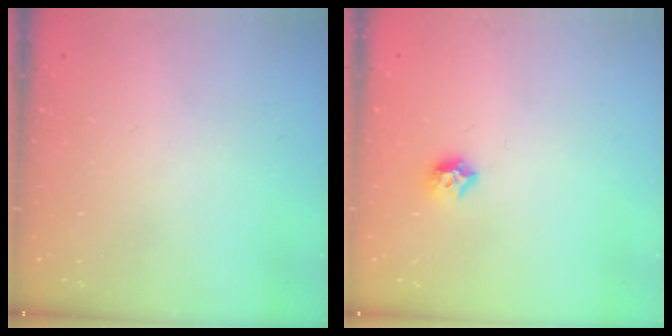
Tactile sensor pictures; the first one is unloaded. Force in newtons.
{"total": 7.5, "press": 7.4, "slide": 0.8}